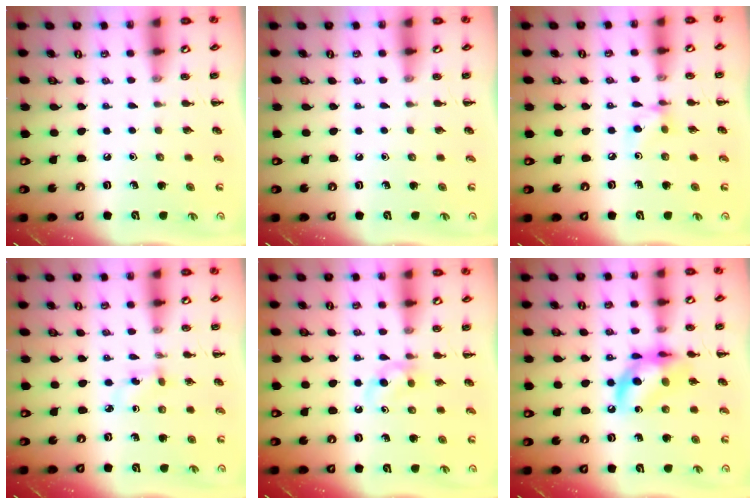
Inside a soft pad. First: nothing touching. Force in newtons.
{"total": 0.0}
{"total": 5.1, "press": 5.1, "slide": 0.5}
{"total": 2.9, "press": 2.7, "slide": 1.1}
{"total": 4.9, "press": 4.5, "slide": 1.9}
{"total": 11.6, "press": 11.3, "slide": 2.6}